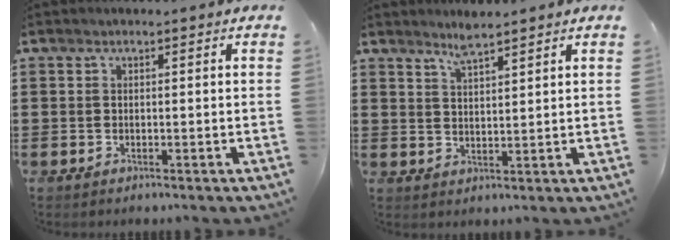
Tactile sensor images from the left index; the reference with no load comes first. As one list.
[{"total": 3.3, "force": [3.0, 0.0, 1.2], "torque": [-0.031, -0.003, 0.056]}]